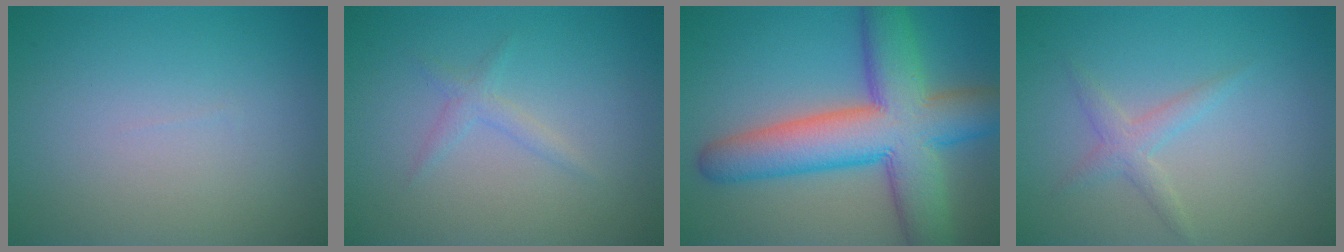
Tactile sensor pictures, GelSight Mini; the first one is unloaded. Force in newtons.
{"total": 1.2, "press": 1.2, "slide": 0.0}
{"total": 11.4, "press": 11.4, "slide": 0.6}
{"total": 1.8, "press": 1.8, "slide": 0.1}